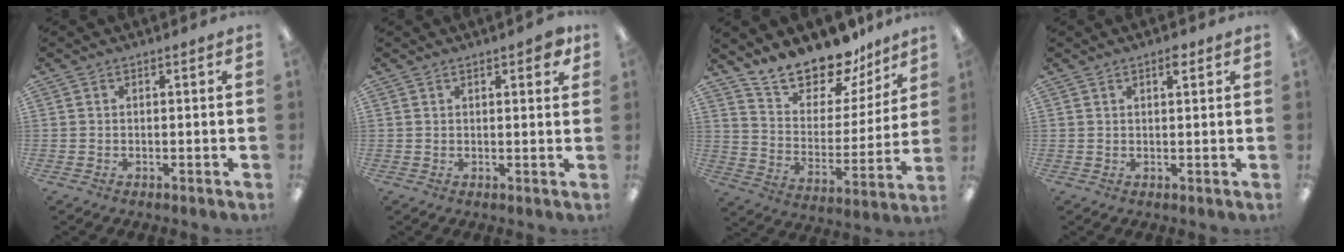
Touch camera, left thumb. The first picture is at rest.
{"total": 3.5, "force": [2.1, 1.1, 2.5], "torque": [-0.029, -0.006, 0.032]}
{"total": 16.6, "force": [14.9, 5.9, 4.3], "torque": [-0.085, -0.126, 0.269]}
{"total": 2.4, "force": [1.6, 0.7, 1.6], "torque": [-0.018, -0.005, 0.025]}